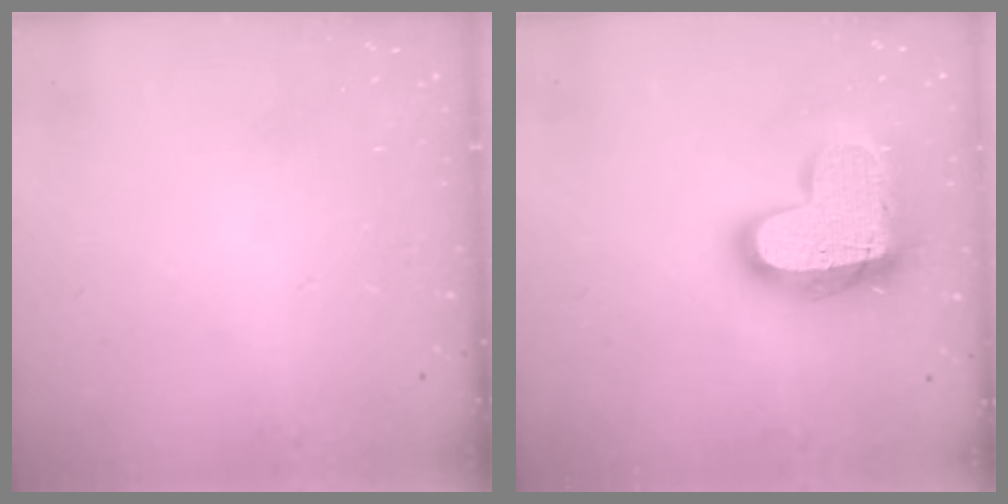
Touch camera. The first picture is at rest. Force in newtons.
{"total": 19.8, "press": 19.8, "slide": 1.5}